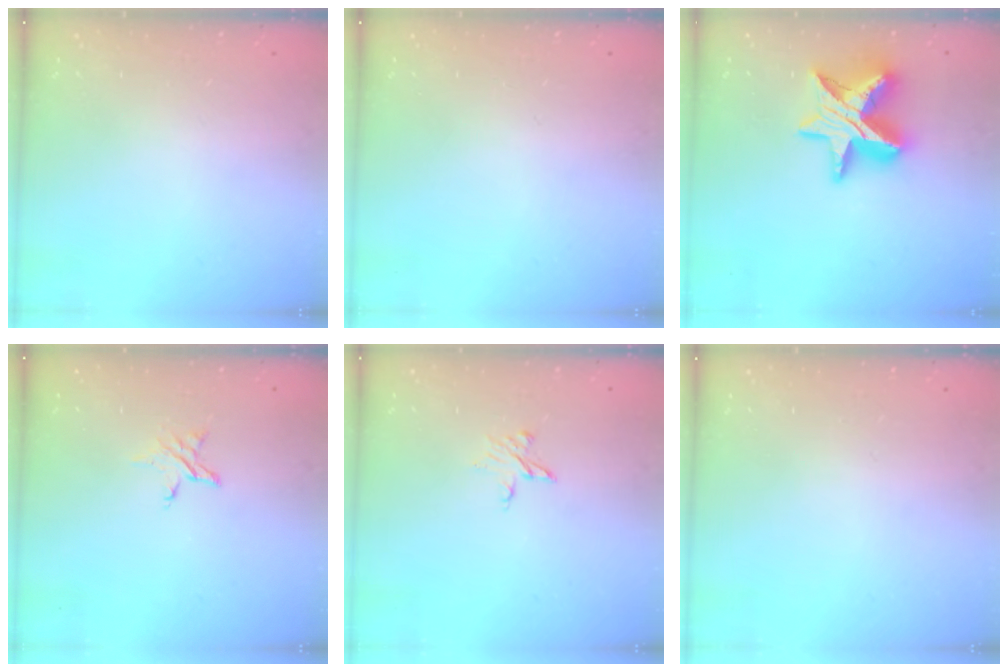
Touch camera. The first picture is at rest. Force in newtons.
{"total": 0.0}
{"total": 16.9, "press": 16.8, "slide": 1.3}
{"total": 3.3, "press": 3.3, "slide": 0.3}
{"total": 4.5, "press": 4.5, "slide": 0.4}
{"total": 0.0}